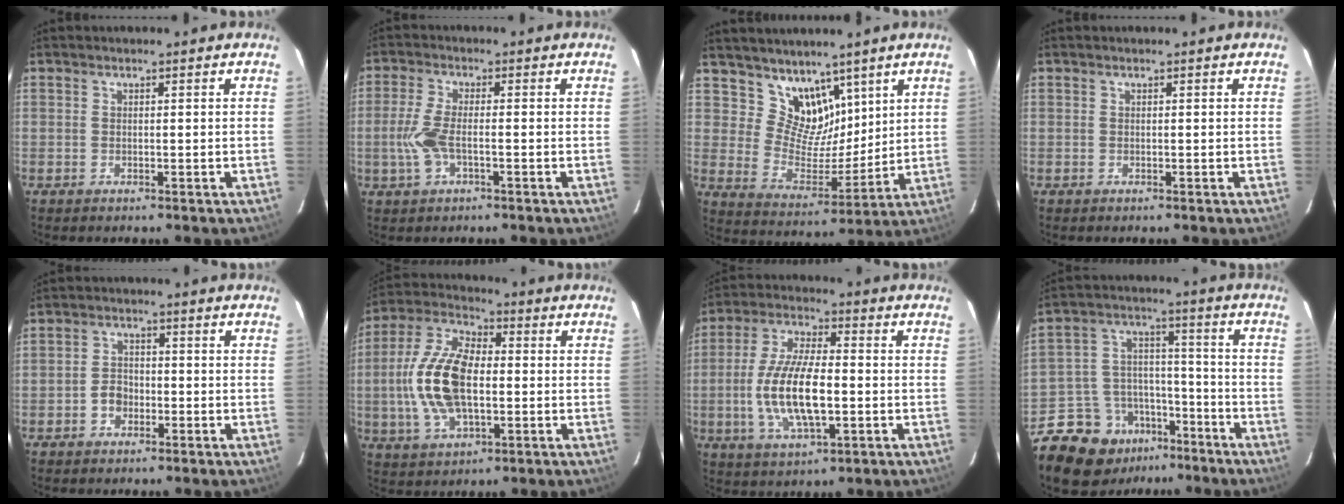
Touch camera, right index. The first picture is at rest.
{"total": 6.3, "force": [-1.6, 2.2, 5.6], "torque": [-0.128, 0.000, -0.031]}
{"total": 10.6, "force": [7.5, 6.6, 3.6], "torque": [-0.056, -0.008, 0.147]}
{"total": 0.0}
{"total": 3.6, "force": [-1.5, 2.9, 1.7], "torque": [-0.034, 0.011, -0.024]}
{"total": 16.0, "force": [-1.1, 8.0, 13.8], "torque": [-0.291, 0.011, -0.022]}
{"total": 14.3, "force": [-2.4, 5.3, 13.1], "torque": [-0.268, -0.004, -0.041]}
{"total": 15.1, "force": [-10.3, 9.6, 5.6], "torque": [-0.130, 0.041, -0.151]}